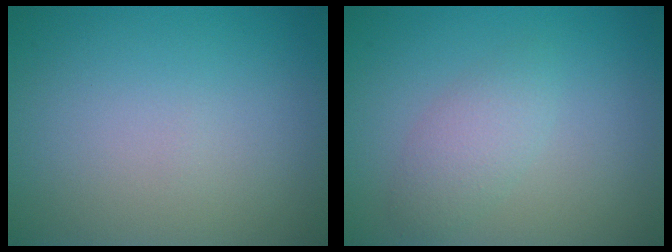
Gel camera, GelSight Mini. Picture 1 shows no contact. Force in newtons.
{"total": 2.3, "press": 2.3, "slide": 0.1}